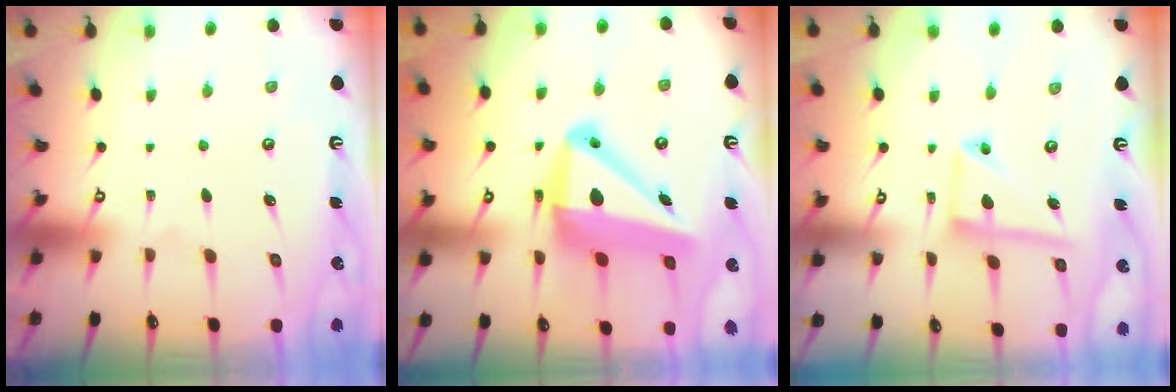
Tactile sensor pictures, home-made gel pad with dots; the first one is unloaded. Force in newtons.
{"total": 17.3, "press": 17.1, "slide": 2.5}
{"total": 11.2, "press": 11.2, "slide": 1.0}